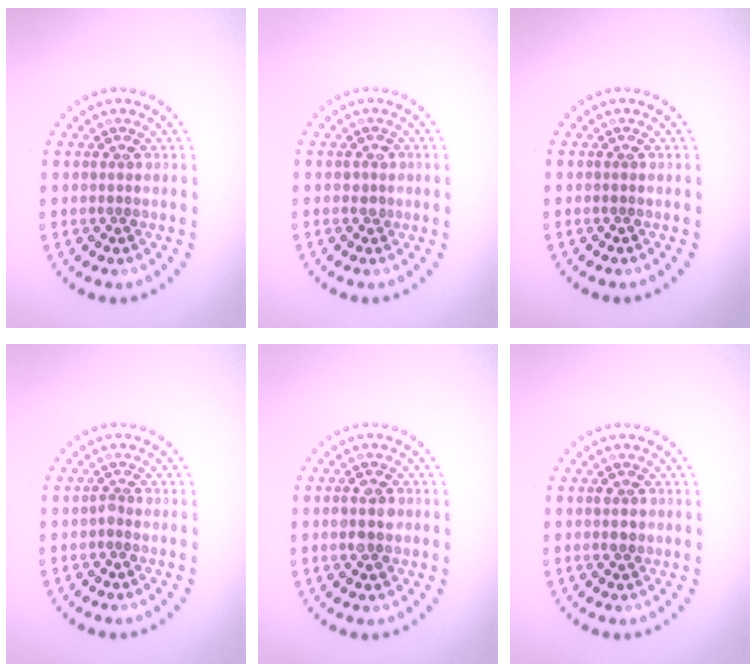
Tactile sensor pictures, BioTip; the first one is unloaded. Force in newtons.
{"total": 0.9, "press": 0.8, "slide": 0.5}
{"total": 0.0}
{"total": 0.6, "press": 0.5, "slide": 0.3}
{"total": 2.1, "press": 2.1, "slide": 0.2}
{"total": 1.5, "press": 1.5, "slide": 0.2}